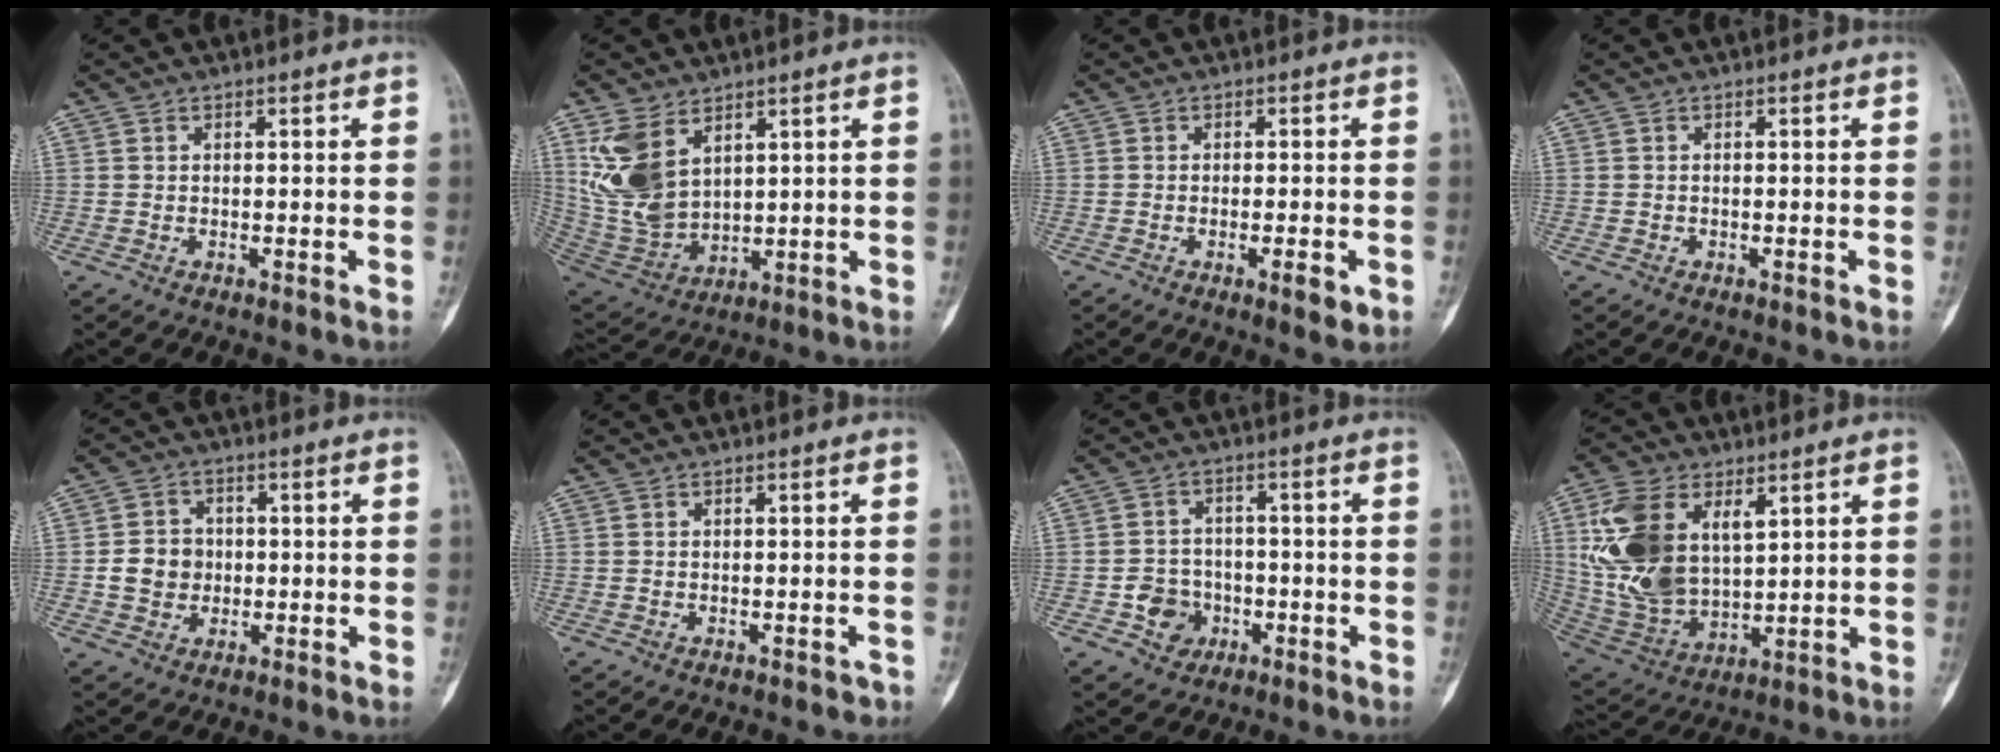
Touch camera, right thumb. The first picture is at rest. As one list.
[{"total": 12.2, "force": [5.6, 7.3, 8.0], "torque": [-0.154, -0.024, 0.135]}, {"total": 3.9, "force": [-1.5, 1.1, 3.5], "torque": [-0.045, -0.001, -0.019]}, {"total": 0.0}, {"total": 6.5, "force": [-0.4, 5.8, 2.9], "torque": [-0.027, 0.008, -0.010]}, {"total": 0.8, "force": [-0.5, 0.5, 0.2], "torque": [0.002, 0.009, -0.006]}, {"total": 6.2, "force": [-2.2, 5.4, 2.0], "torque": [-0.002, 0.018, -0.035]}, {"total": 17.7, "force": [5.7, 10.6, 13.0], "torque": [-0.250, -0.021, 0.122]}]